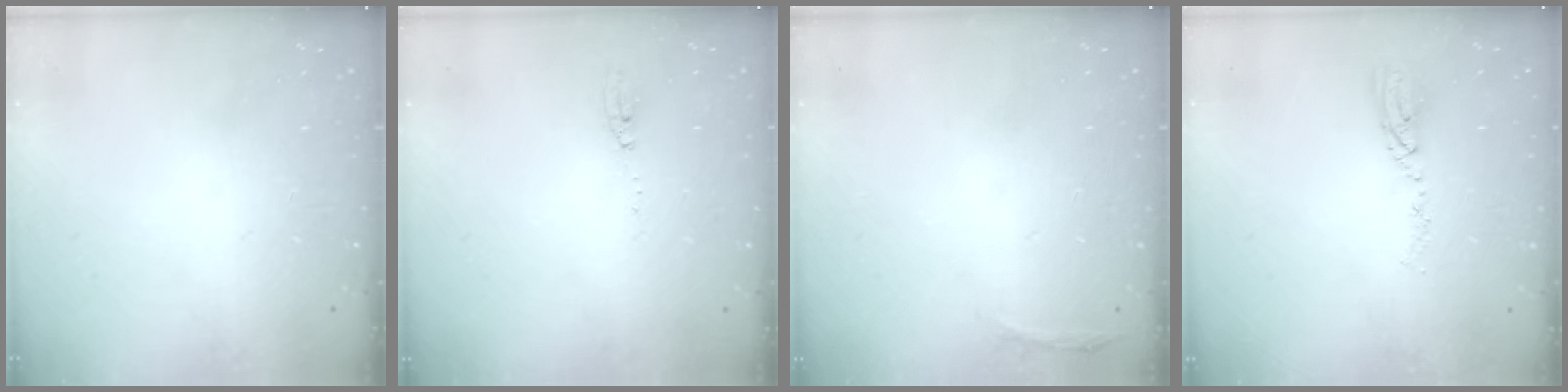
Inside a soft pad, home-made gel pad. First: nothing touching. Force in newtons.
{"total": 4.8, "press": 4.8, "slide": 0.6}
{"total": 3.0, "press": 1.9, "slide": 2.3}
{"total": 5.4, "press": 5.3, "slide": 0.6}